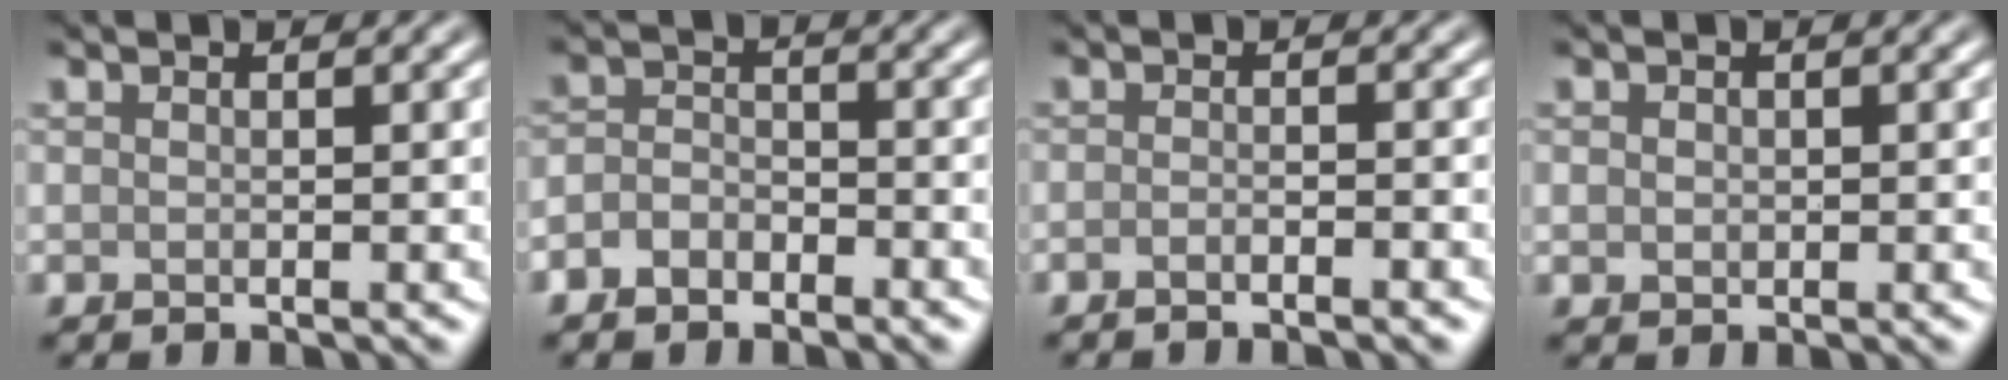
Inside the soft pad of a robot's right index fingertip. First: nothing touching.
{"total": 2.5, "force": [-1.6, 1.5, 1.1], "torque": [-0.022, 0.004, -0.037]}
{"total": 2.1, "force": [-1.4, 0.4, 1.6], "torque": [-0.020, 0.004, -0.027]}
{"total": 0.9, "force": [0.1, 0.9, 0.4], "torque": [-0.006, 0.000, 0.002]}